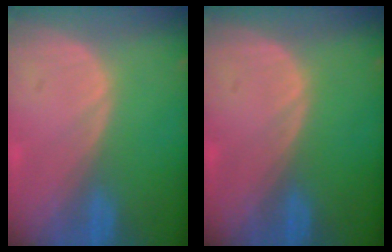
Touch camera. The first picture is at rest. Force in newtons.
{"total": 0.0}